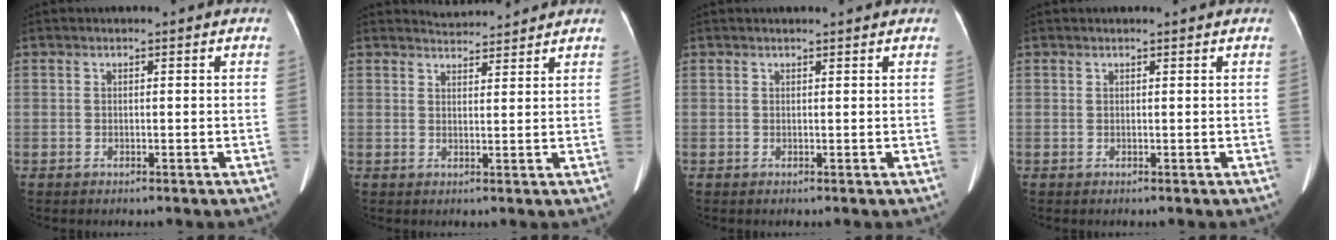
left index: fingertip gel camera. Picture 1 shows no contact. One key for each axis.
{"total": 5.1, "fx": 5.0, "fy": 0.5, "fz": 0.3, "tx": -0.014, "ty": 0.018, "tz": 0.069}
{"total": 1.8, "fx": 1.7, "fy": 0.1, "fz": 0.7, "tx": -0.008, "ty": 0.012, "tz": 0.022}
{"total": 1.1, "fx": 1.0, "fy": 0.1, "fz": 0.5, "tx": -0.007, "ty": 0.012, "tz": 0.018}